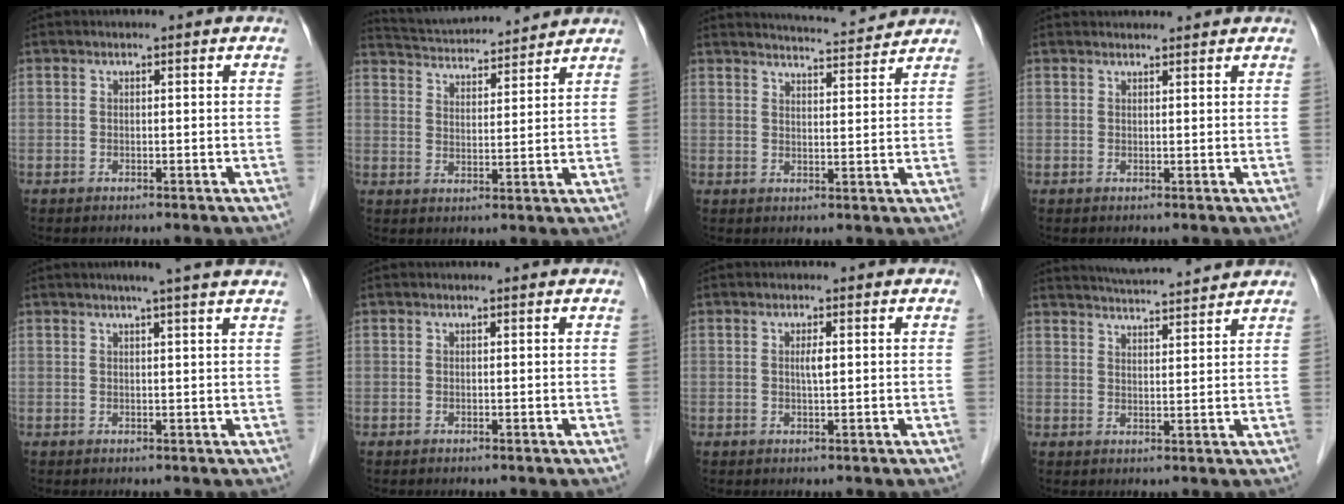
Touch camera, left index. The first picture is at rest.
{"total": 13.5, "force": [12.9, 1.5, 3.7], "torque": [-0.071, 0.025, 0.202]}
{"total": 7.3, "force": [7.2, -0.2, 0.9], "torque": [-0.024, 0.007, 0.099]}
{"total": 4.1, "force": [4.0, 0.4, 0.7], "torque": [-0.011, 0.028, 0.052]}
{"total": 6.5, "force": [5.3, -0.7, 3.8], "torque": [-0.051, 0.017, 0.060]}
{"total": 0.7, "force": [0.7, 0.0, 0.2], "torque": [-0.005, 0.003, 0.009]}
{"total": 1.3, "force": [0.2, 0.1, 1.3], "torque": [-0.028, -0.001, 0.005]}
{"total": 10.7, "force": [10.1, 0.4, 3.5], "torque": [-0.062, 0.018, 0.145]}